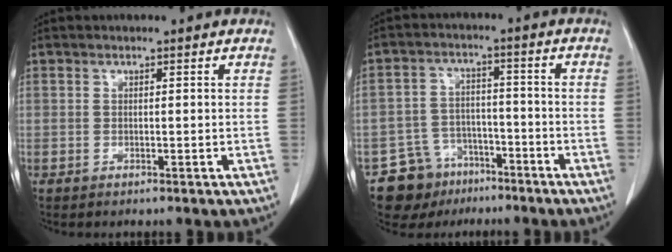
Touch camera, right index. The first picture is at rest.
{"total": 8.1, "force": [-5.5, 5.8, 0.7], "torque": [-0.011, 0.024, -0.087]}